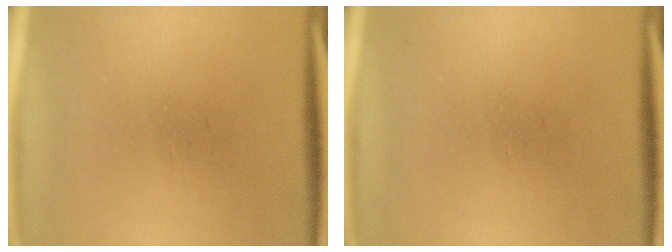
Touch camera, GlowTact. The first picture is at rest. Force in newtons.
{"total": 0.0}